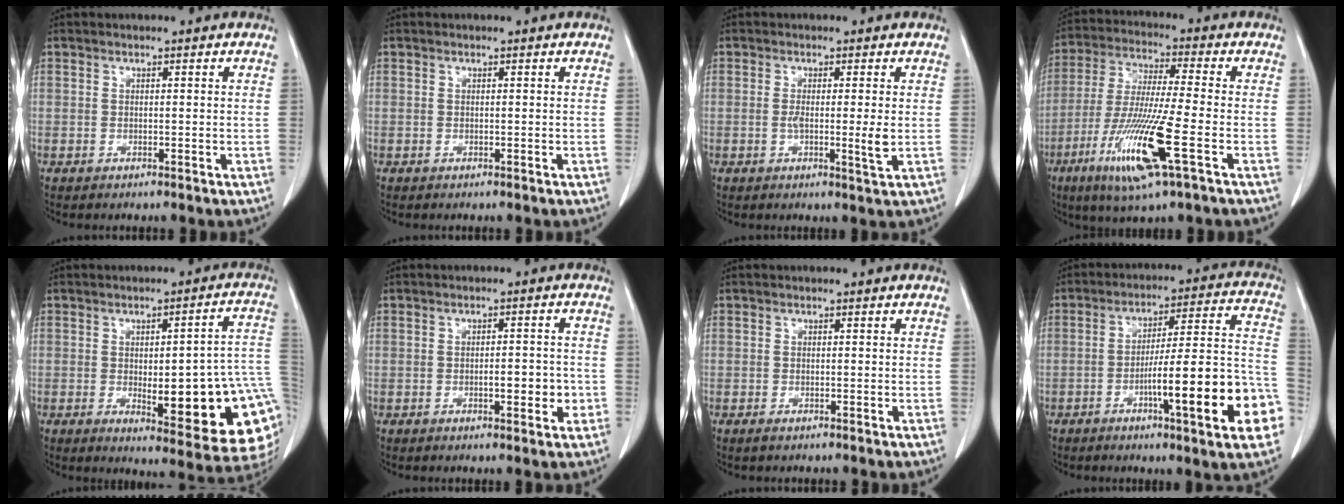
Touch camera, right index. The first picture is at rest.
{"total": 0.0}
{"total": 3.7, "force": [-0.3, 0.0, 3.7], "torque": [-0.063, -0.007, -0.005]}
{"total": 14.7, "force": [-5.9, 0.2, 13.5], "torque": [-0.278, -0.030, -0.110]}
{"total": 20.3, "force": [-3.4, 4.7, 19.5], "torque": [-0.160, 0.015, -0.020]}
{"total": 4.2, "force": [-1.2, 1.3, 3.8], "torque": [-0.054, 0.002, -0.010]}
{"total": 0.6, "force": [-0.4, 0.1, 0.4], "torque": [-0.006, -0.002, -0.003]}
{"total": 19.2, "force": [-7.0, 1.4, 17.8], "torque": [-0.194, 0.019, -0.095]}